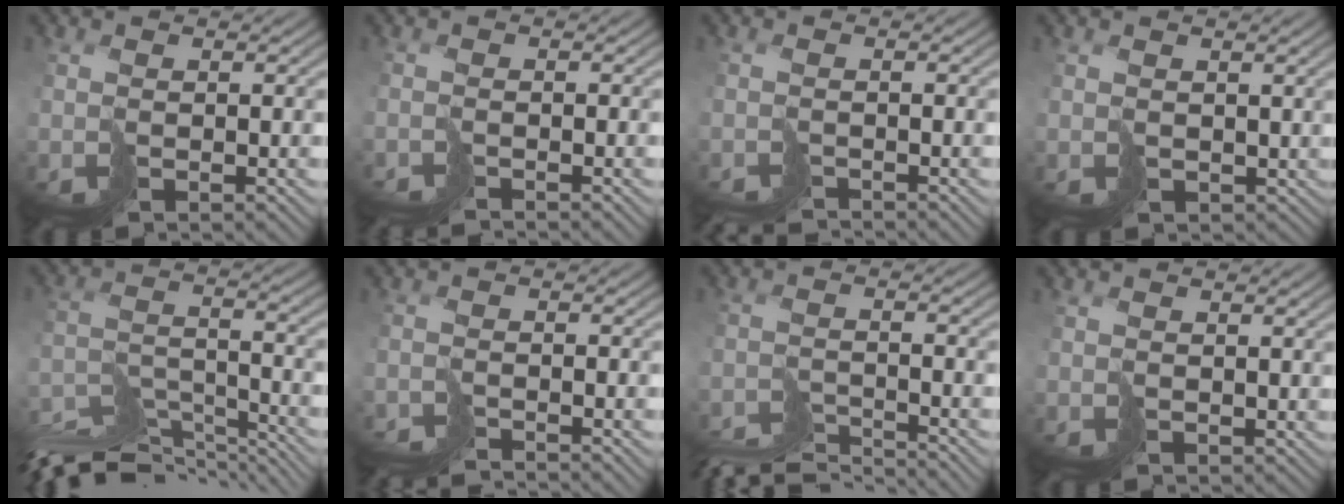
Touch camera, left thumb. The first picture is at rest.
{"total": 1.4, "force": [-1.4, -0.1, -0.1], "torque": [0.005, 0.000, -0.033]}
{"total": 2.1, "force": [-2.1, -0.1, 0.1], "torque": [0.003, 0.000, -0.046]}
{"total": 1.6, "force": [0.2, 1.5, 0.5], "torque": [-0.013, -0.009, 0.010]}
{"total": 12.4, "force": [-11.2, 3.4, 4.2], "torque": [-0.095, -0.008, -0.180]}
{"total": 2.7, "force": [-2.7, 0.0, 0.2], "torque": [-0.004, -0.002, -0.057]}
{"total": 7.1, "force": [-6.7, 0.9, 2.1], "torque": [-0.039, -0.002, -0.122]}
{"total": 0.8, "force": [0.2, 0.8, 0.1], "torque": [-0.002, -0.004, 0.011]}